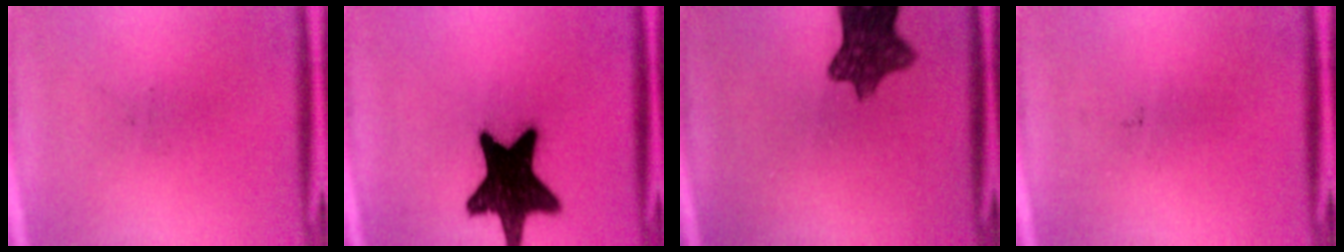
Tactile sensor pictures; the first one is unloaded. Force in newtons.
{"total": 19.0}
{"total": 9.0}
{"total": 0.0}